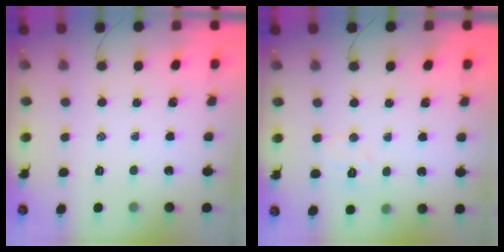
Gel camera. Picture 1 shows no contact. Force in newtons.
{"total": 4.6, "press": 4.5, "slide": 0.9}